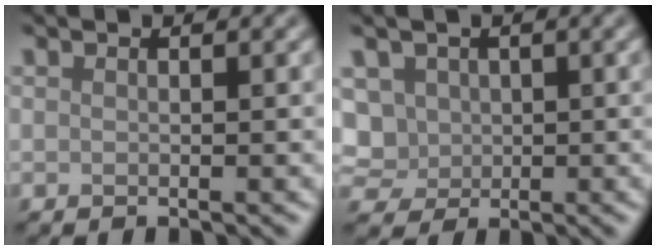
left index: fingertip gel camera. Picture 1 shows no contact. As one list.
[{"total": 6.5, "force": [0.3, 5.8, 2.9], "torque": [-0.065, 0.026, -0.008]}]